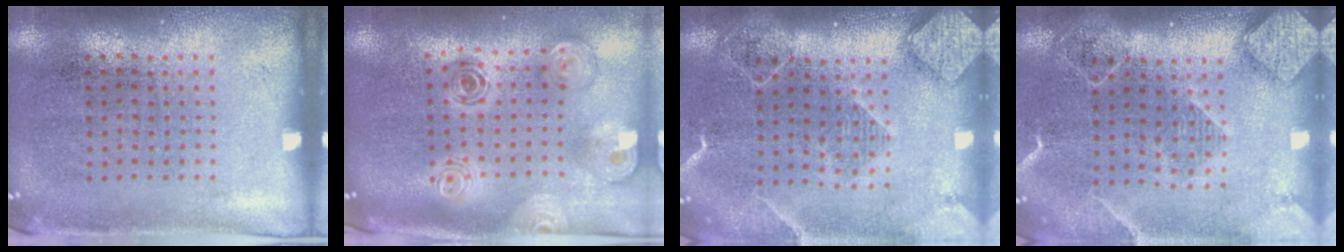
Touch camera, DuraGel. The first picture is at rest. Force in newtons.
{"total": 1.7, "press": 1.5, "slide": 0.8}
{"total": 2.1, "press": 1.9, "slide": 0.9}
{"total": 2.1, "press": 1.9, "slide": 0.9}